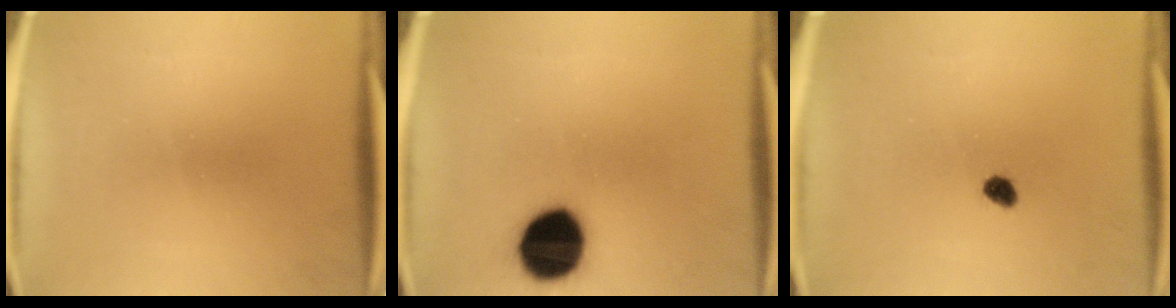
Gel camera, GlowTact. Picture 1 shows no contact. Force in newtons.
{"total": 14.9}
{"total": 2.0}